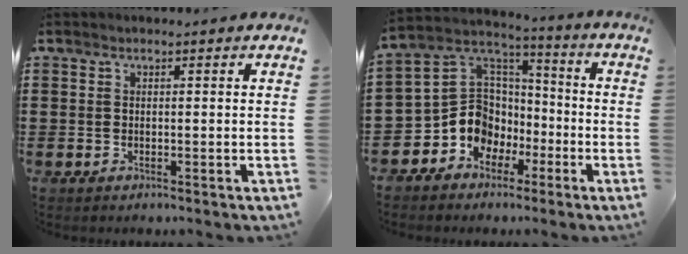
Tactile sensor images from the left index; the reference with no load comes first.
{"total": 9.5, "force": [-3.4, 8.4, 2.5], "torque": [-0.096, -0.005, -0.064]}